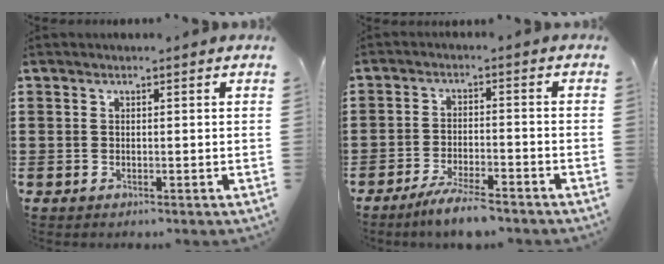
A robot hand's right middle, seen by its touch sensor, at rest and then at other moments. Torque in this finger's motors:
{"motor_torque": [0.72, -0.45, 0.34, 0.10]}